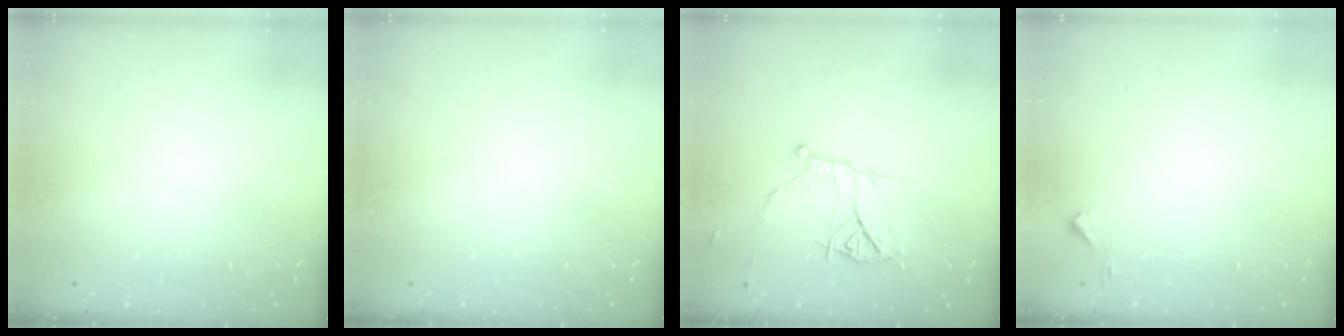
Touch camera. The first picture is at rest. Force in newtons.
{"total": 0.0}
{"total": 11.2, "press": 11.2, "slide": 0.8}
{"total": 3.1, "press": 3.0, "slide": 0.3}